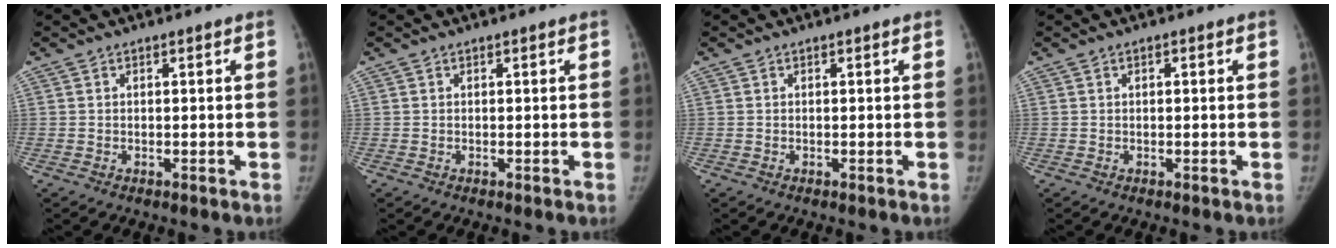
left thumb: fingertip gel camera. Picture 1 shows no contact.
{"total": 0.0}
{"total": 0.0}
{"total": 0.6, "force": [0.2, 0.3, 0.4], "torque": [-0.002, 0.003, 0.002]}